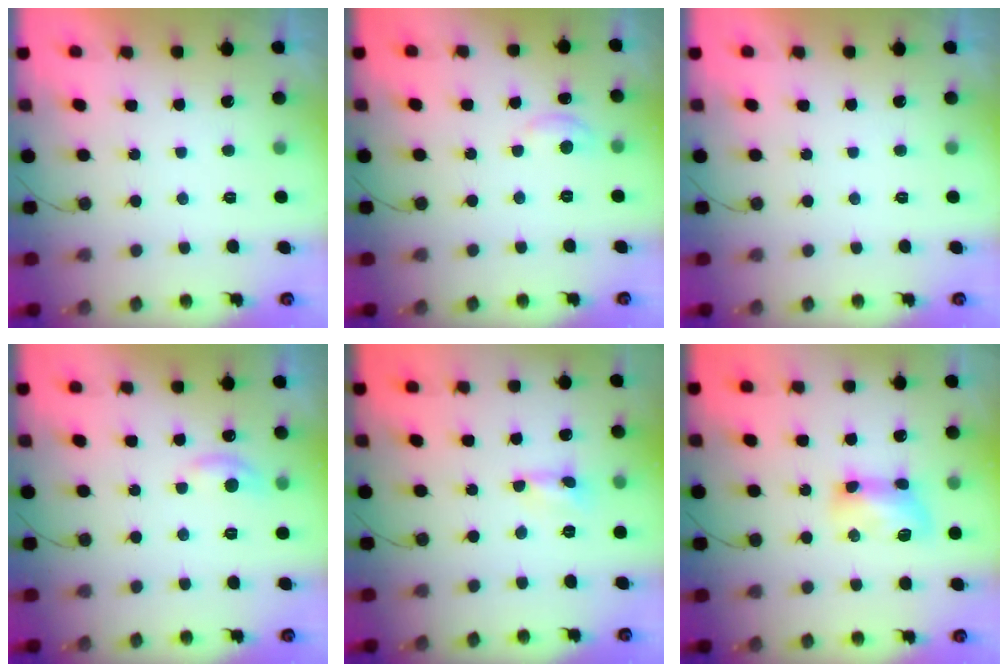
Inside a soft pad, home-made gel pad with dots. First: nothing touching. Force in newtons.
{"total": 4.7, "press": 4.6, "slide": 0.6}
{"total": 0.0}
{"total": 6.1, "press": 6.1, "slide": 0.6}
{"total": 0.0}
{"total": 9.4, "press": 9.4, "slide": 0.7}